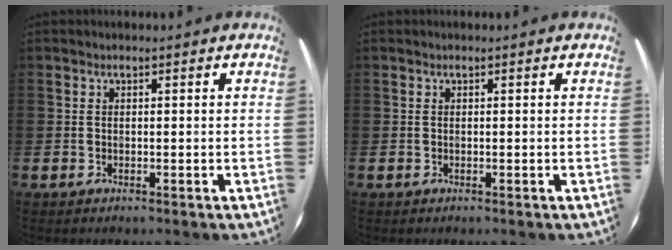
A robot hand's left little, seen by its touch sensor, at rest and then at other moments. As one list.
[{"total": 0.0}]